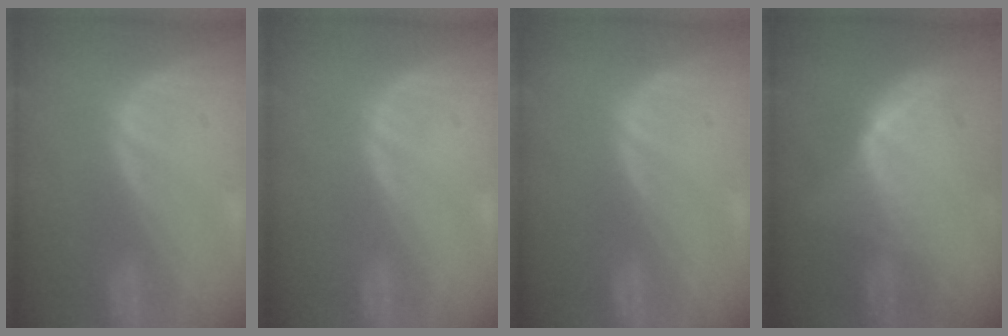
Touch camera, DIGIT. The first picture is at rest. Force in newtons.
{"total": 0.0}
{"total": 0.0}
{"total": 6.4, "press": 6.2, "slide": 1.6}